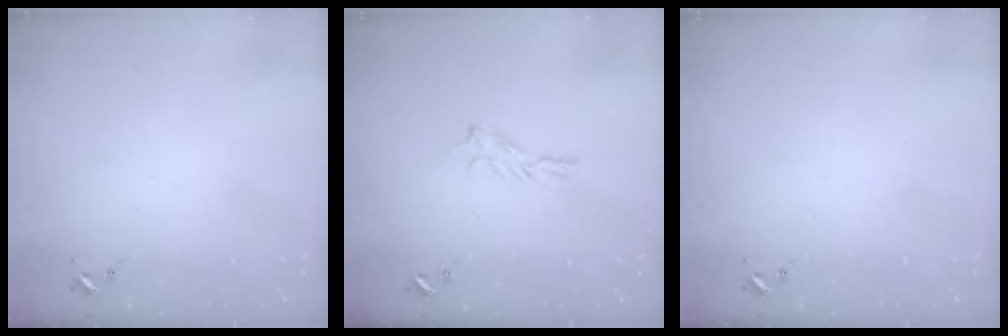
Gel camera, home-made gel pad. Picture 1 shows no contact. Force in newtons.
{"total": 6.2, "press": 6.2, "slide": 0.1}
{"total": 0.0}